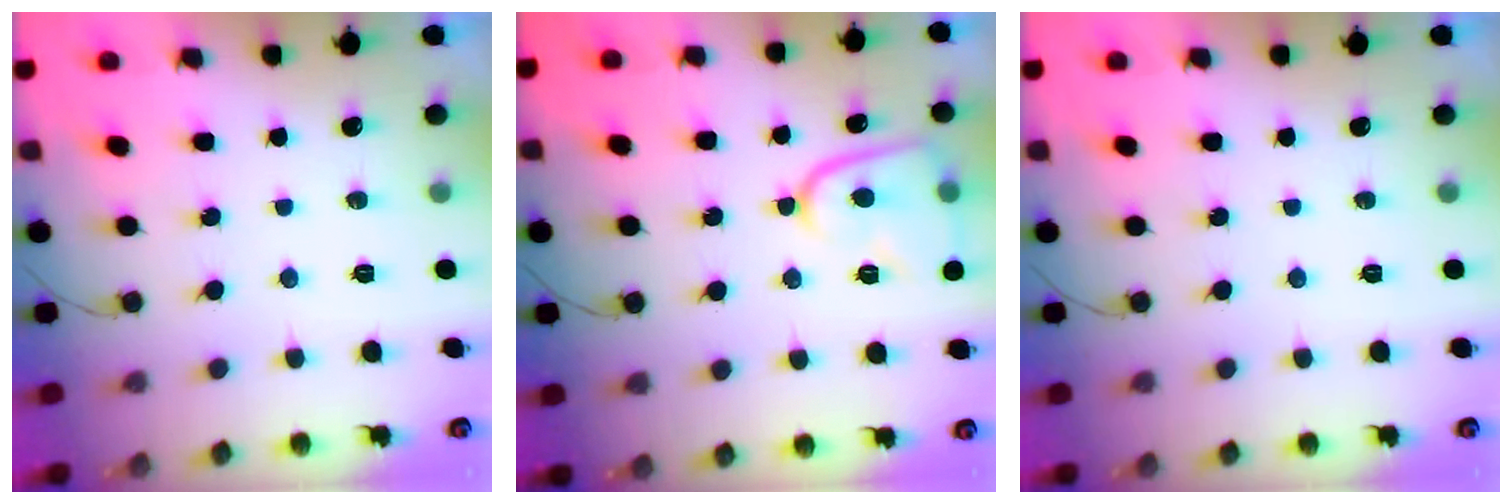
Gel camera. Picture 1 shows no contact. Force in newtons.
{"total": 11.6, "press": 11.5, "slide": 1.0}
{"total": 0.0}